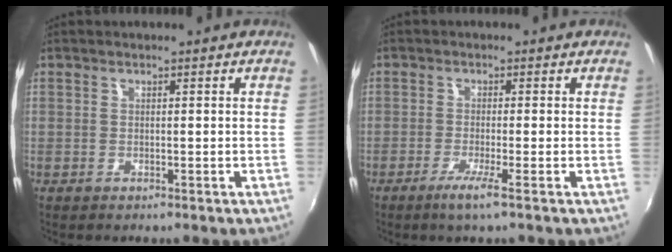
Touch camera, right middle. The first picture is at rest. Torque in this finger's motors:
{"motor_torque": [0.43, -1.71, 0.01, 0.03]}